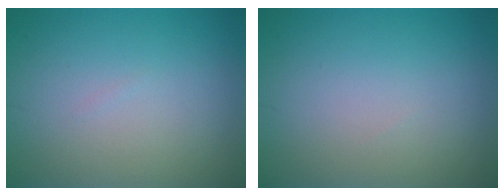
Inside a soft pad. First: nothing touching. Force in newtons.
{"total": 0.0}